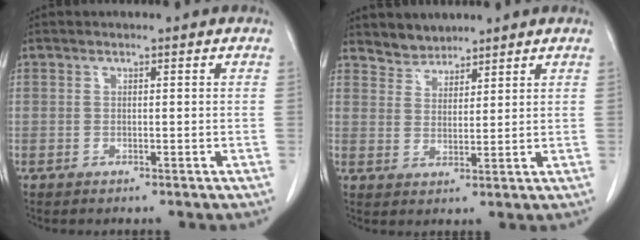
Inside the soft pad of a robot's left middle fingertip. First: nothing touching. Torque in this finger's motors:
{"motor_torque": [0.00, -0.08, -0.08, -0.03]}